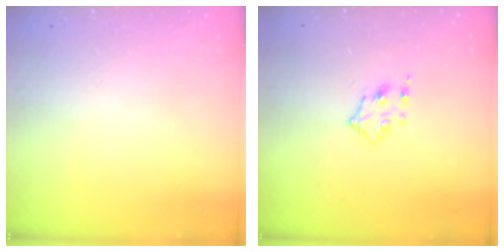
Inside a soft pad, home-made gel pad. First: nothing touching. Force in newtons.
{"total": 4.5, "press": 4.4, "slide": 0.9}